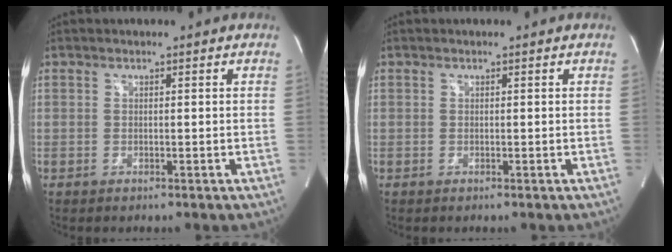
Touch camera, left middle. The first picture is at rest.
{"total": 0.0}